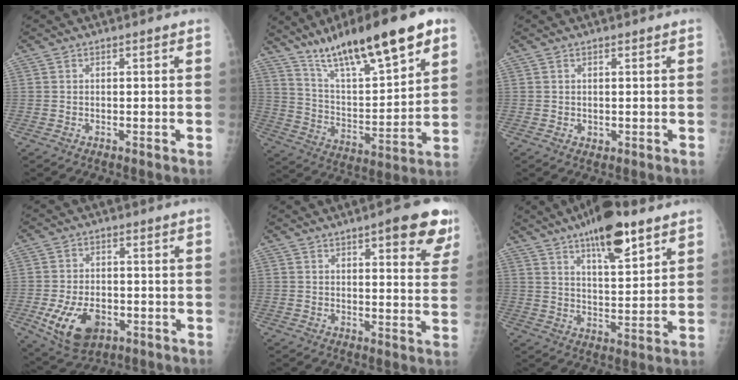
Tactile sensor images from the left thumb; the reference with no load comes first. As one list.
[{"total": 22.7, "force": [14.8, 5.5, 16.3], "torque": [-0.243, -0.050, 0.253]}, {"total": 1.3, "force": [0.4, 1.1, 0.5], "torque": [-0.005, -0.003, 0.009]}, {"total": 10.9, "force": [-3.5, 6.9, 7.6], "torque": [-0.125, 0.003, -0.046]}, {"total": 12.0, "force": [7.0, 3.6, 9.0], "torque": [-0.072, -0.029, 0.082]}, {"total": 14.3, "force": [9.0, 4.4, 10.2], "torque": [-0.139, -0.043, 0.144]}]